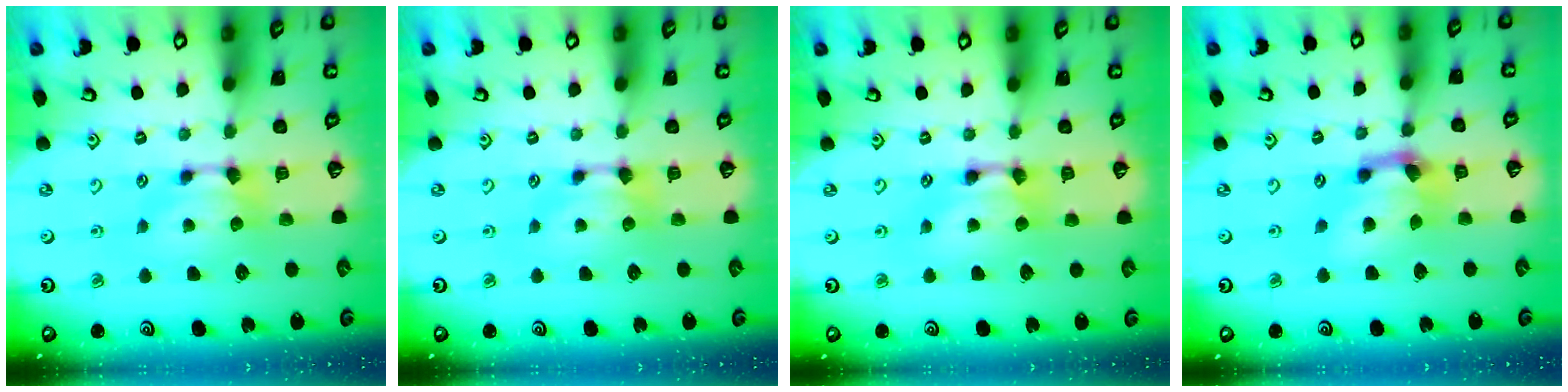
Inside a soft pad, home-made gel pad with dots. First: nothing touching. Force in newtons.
{"total": 0.0}
{"total": 2.1, "press": 2.1, "slide": 0.1}
{"total": 3.8, "press": 3.1, "slide": 2.1}